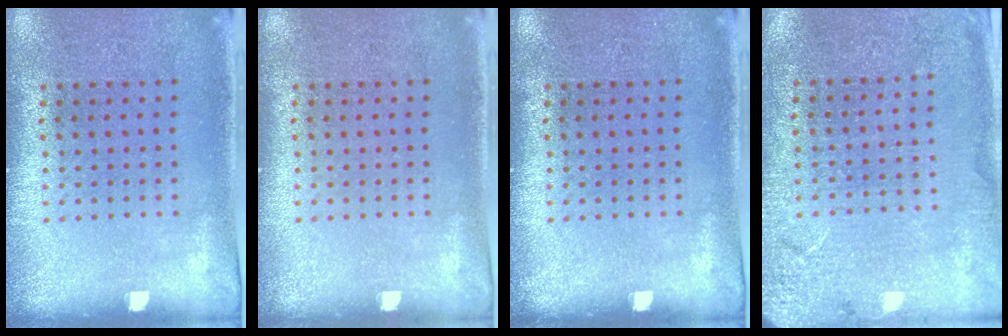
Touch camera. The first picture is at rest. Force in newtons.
{"total": 0.0}
{"total": 0.0}
{"total": 2.7, "press": 2.7, "slide": 0.1}